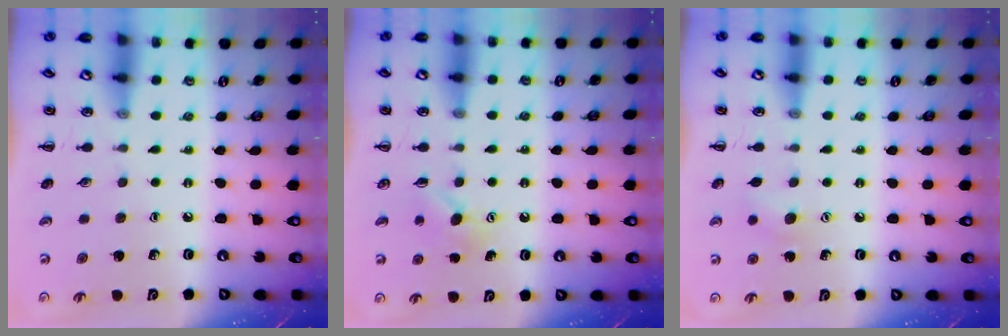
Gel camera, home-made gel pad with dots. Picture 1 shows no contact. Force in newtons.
{"total": 4.8, "press": 4.7, "slide": 1.1}
{"total": 7.7, "press": 7.5, "slide": 1.6}